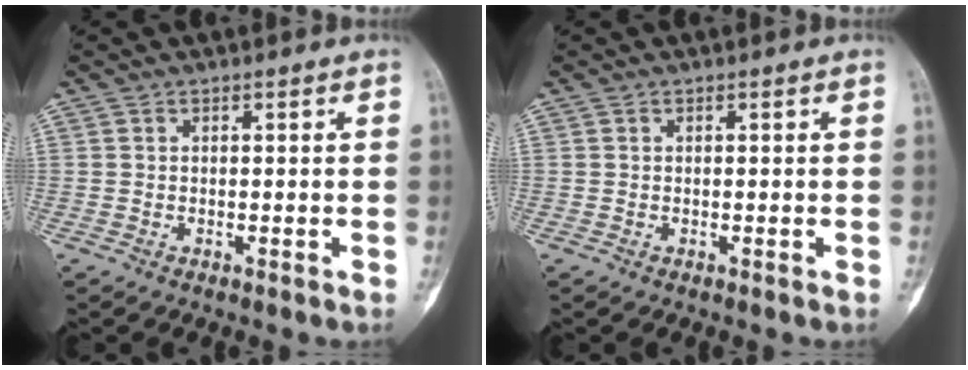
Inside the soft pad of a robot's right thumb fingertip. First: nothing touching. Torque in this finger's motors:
{"motor_torque": [0.04, 0.14, 0.03, -0.03, 0.00]}